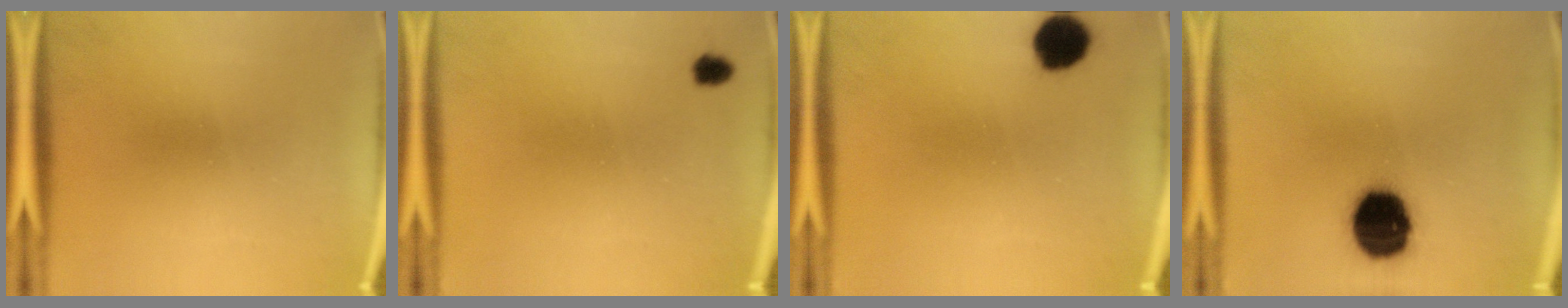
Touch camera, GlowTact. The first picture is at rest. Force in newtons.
{"total": 1.8}
{"total": 7.3}
{"total": 17.2}